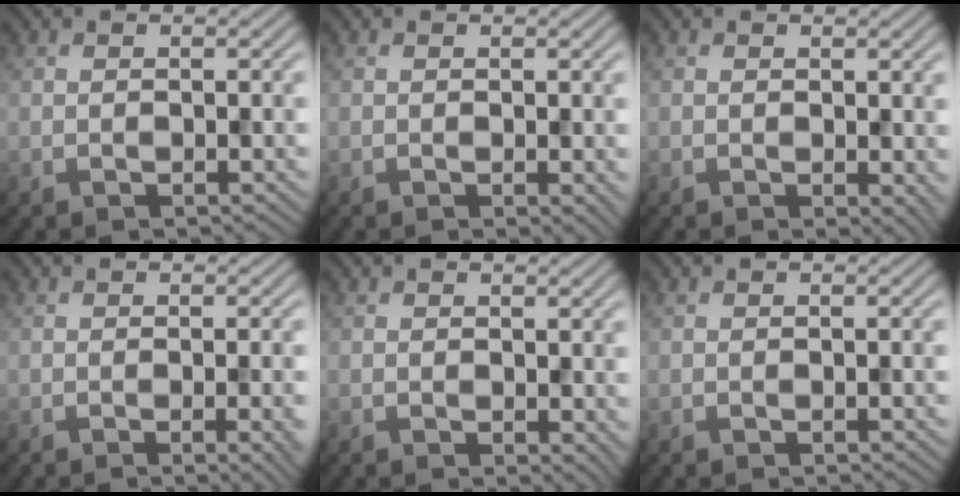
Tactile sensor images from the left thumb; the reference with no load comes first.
{"total": 0.9, "force": [0.0, 0.4, 0.8], "torque": [-0.008, -0.005, 0.000]}
{"total": 1.7, "force": [0.1, 0.9, 1.5], "torque": [-0.015, -0.007, 0.004]}
{"total": 3.2, "force": [-0.7, 0.7, 3.0], "torque": [-0.038, 0.000, -0.012]}
{"total": 1.5, "force": [0.2, 1.0, 1.2], "torque": [-0.013, -0.006, 0.006]}
{"total": 0.0}